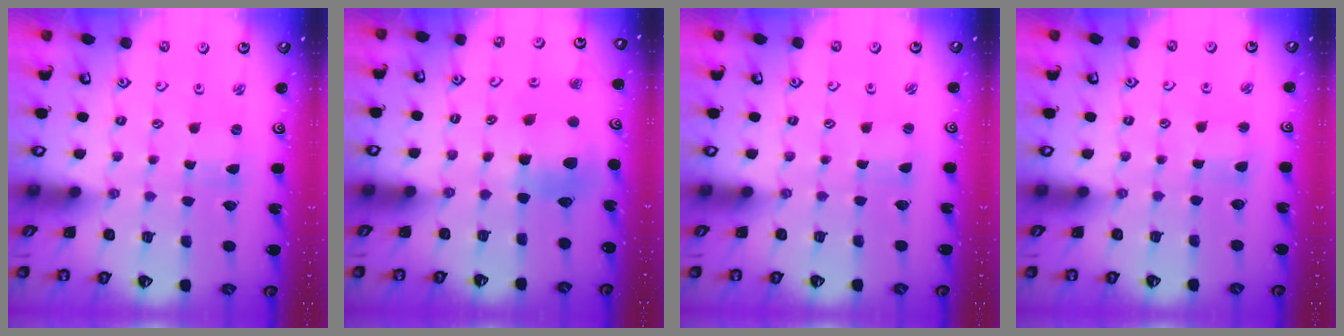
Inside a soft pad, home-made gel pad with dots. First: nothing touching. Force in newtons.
{"total": 10.3, "press": 10.2, "slide": 1.4}
{"total": 0.7, "press": 0.7, "slide": 0.1}
{"total": 1.9, "press": 1.9, "slide": 0.2}